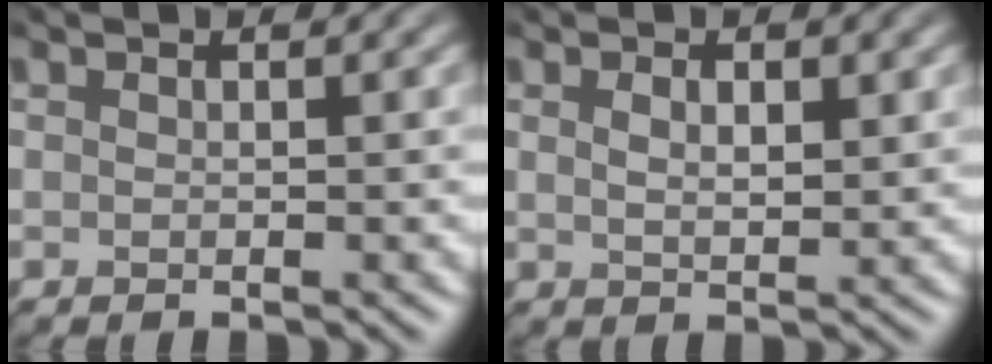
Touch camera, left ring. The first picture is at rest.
{"total": 1.8, "force": [0.1, 0.6, 1.7], "torque": [-0.042, -0.012, 0.014]}